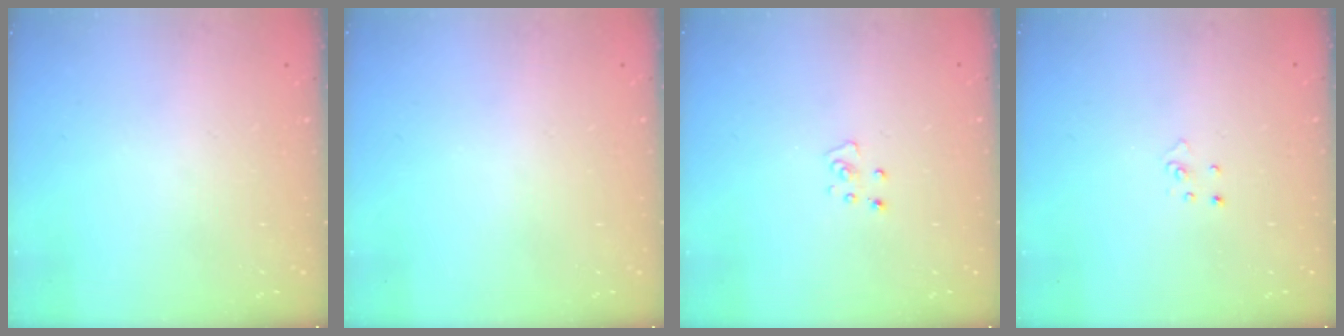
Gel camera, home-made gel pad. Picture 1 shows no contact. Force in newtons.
{"total": 0.0}
{"total": 2.8, "press": 2.8, "slide": 0.2}
{"total": 3.0, "press": 2.9, "slide": 0.3}